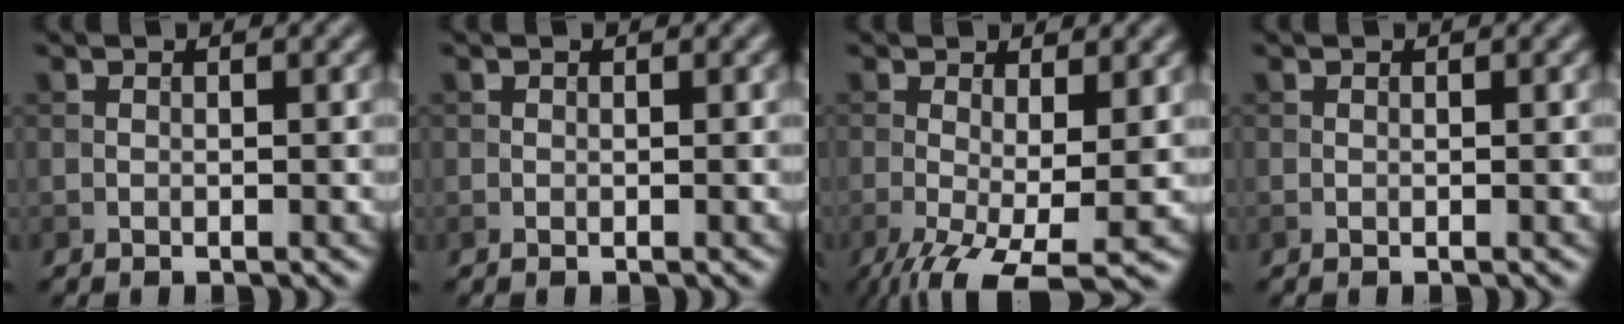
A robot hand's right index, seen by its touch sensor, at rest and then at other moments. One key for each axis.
{"total": 0.0}
{"total": 7.1, "fx": -2.7, "fy": 2.0, "fz": 6.3, "tx": -0.124, "ty": -0.023, "tz": -0.042}
{"total": 0.0}